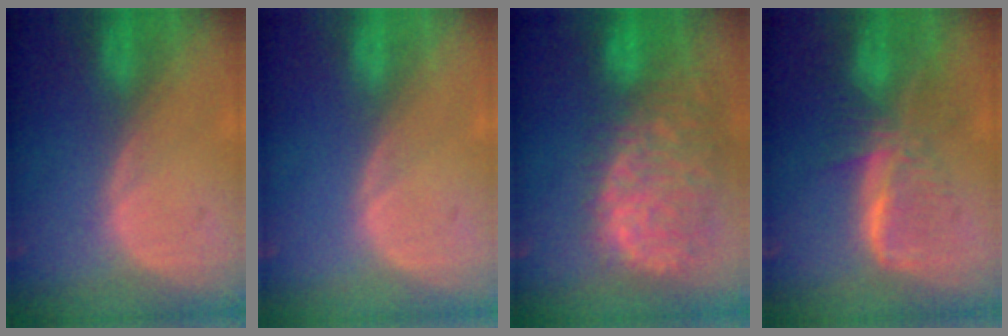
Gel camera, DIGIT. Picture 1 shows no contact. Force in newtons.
{"total": 0.0}
{"total": 13.6, "press": 11.2, "slide": 7.7}
{"total": 8.2, "press": 7.0, "slide": 4.2}